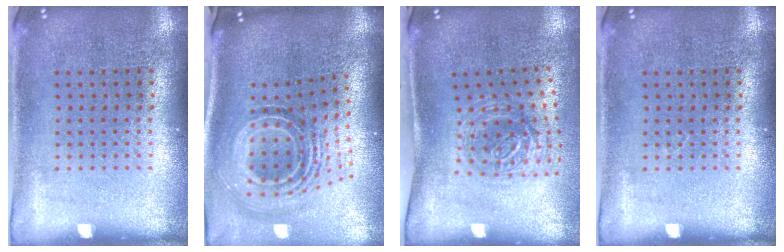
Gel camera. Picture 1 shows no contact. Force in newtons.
{"total": 2.1, "press": 1.5, "slide": 1.5}
{"total": 1.2, "press": 1.1, "slide": 0.6}
{"total": 0.0}